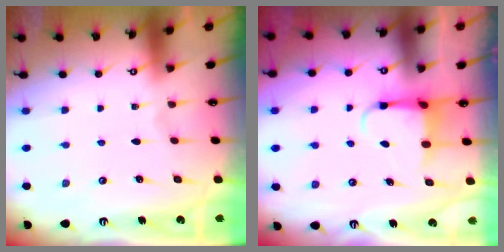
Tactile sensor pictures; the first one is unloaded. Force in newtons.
{"total": 3.9, "press": 3.9, "slide": 0.4}